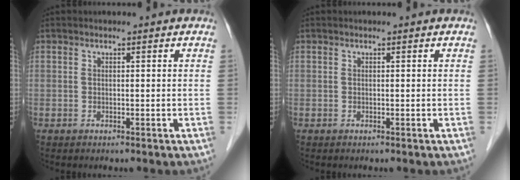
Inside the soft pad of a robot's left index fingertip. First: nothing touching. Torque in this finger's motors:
{"motor_torque": [0.00, 0.00, 0.00, 0.00]}